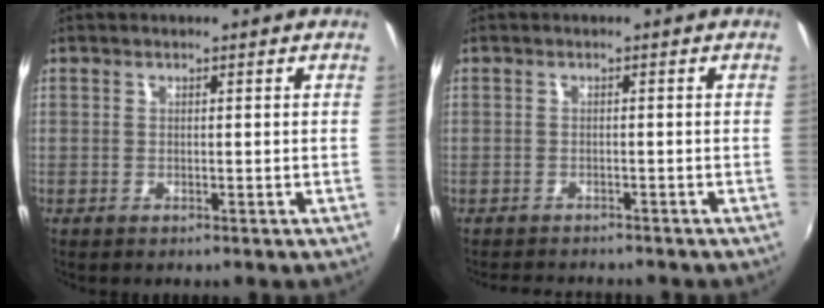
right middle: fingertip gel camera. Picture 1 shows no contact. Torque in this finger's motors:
{"motor_torque": [-0.02, -0.13, -0.23, -0.14]}